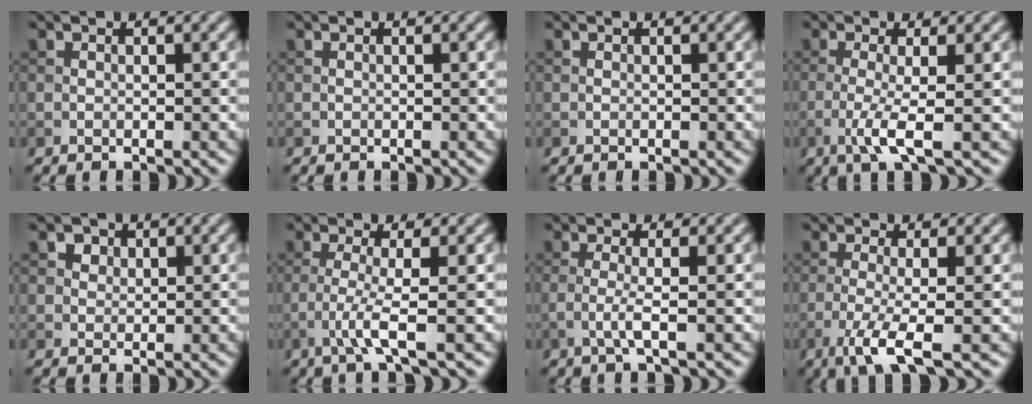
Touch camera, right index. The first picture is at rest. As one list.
[{"total": 0.0}, {"total": 0.0}, {"total": 3.5, "force": [-1.1, 0.5, 3.3], "torque": [-0.066, -0.002, -0.029]}, {"total": 2.7, "force": [1.6, 1.9, 1.1], "torque": [-0.024, -0.003, 0.026]}, {"total": 3.1, "force": [-1.2, 0.2, 2.9], "torque": [-0.061, 0.002, -0.033]}, {"total": 2.2, "force": [-0.6, 0.3, 2.1], "torque": [-0.045, 0.002, -0.021]}, {"total": 4.6, "force": [-1.9, 0.8, 4.0], "torque": [-0.077, -0.006, -0.046]}]